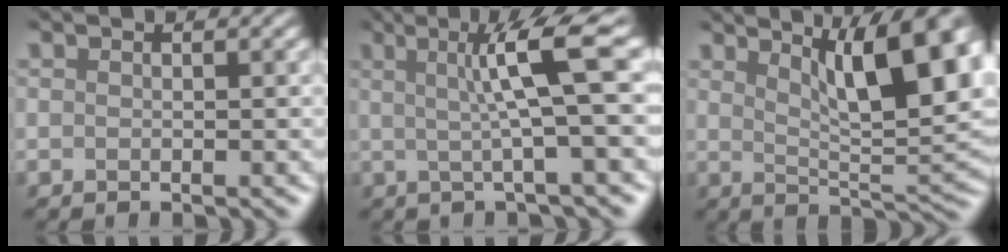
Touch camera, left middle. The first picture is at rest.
{"total": 5.3, "force": [1.0, 0.1, 5.2], "torque": [-0.092, 0.017, 0.024]}
{"total": 9.7, "force": [3.9, 2.2, 8.7], "torque": [-0.103, 0.014, 0.070]}